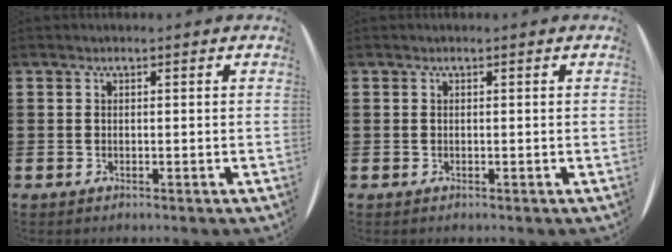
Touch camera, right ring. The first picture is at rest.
{"total": 0.0}